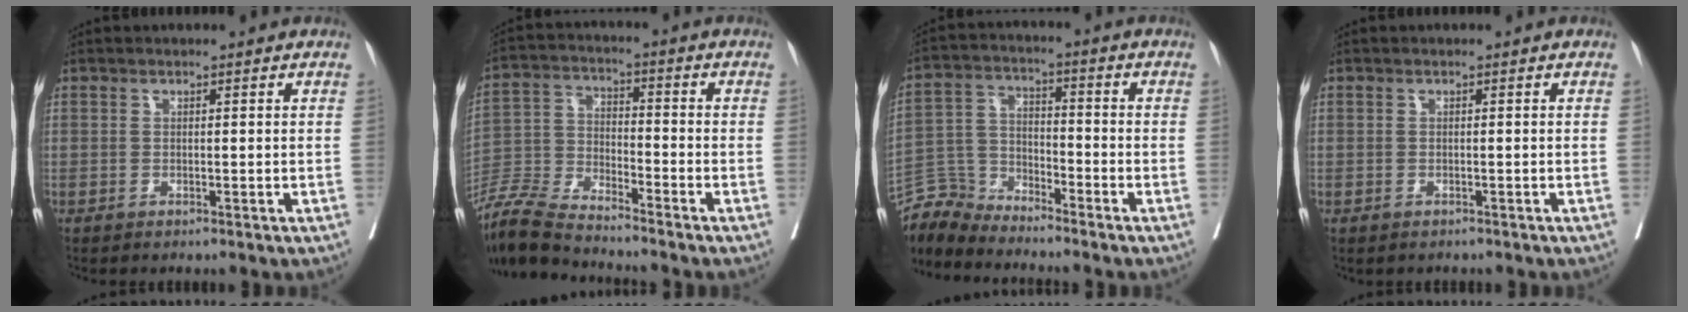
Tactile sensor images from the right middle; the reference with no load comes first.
{"total": 9.4, "force": [-8.9, 0.4, 3.0], "torque": [-0.066, -0.011, -0.180]}
{"total": 6.2, "force": [-6.0, 0.4, -1.3], "torque": [0.022, 0.014, -0.124]}
{"total": 0.0}